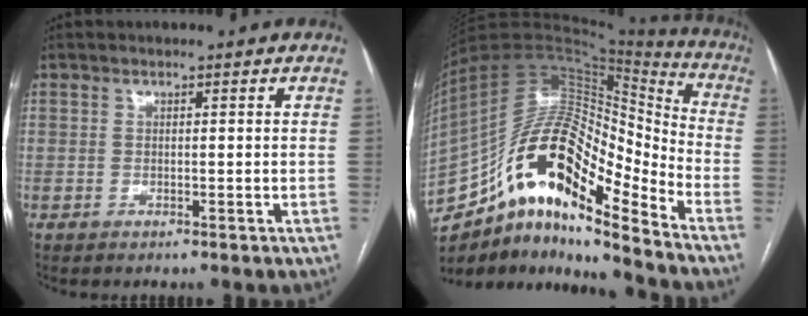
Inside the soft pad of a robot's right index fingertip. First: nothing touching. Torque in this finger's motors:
{"motor_torque": [1.04, -1.10, 1.05, 0.21]}